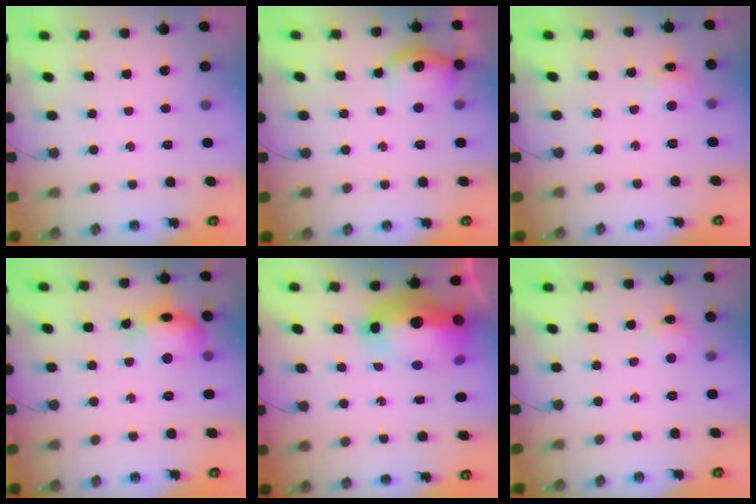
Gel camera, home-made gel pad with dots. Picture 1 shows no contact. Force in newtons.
{"total": 13.7, "press": 13.6, "slide": 1.0}
{"total": 4.7, "press": 4.6, "slide": 0.5}
{"total": 15.0, "press": 15.0, "slide": 1.3}
{"total": 18.0, "press": 17.4, "slide": 4.4}
{"total": 2.4, "press": 2.3, "slide": 0.5}